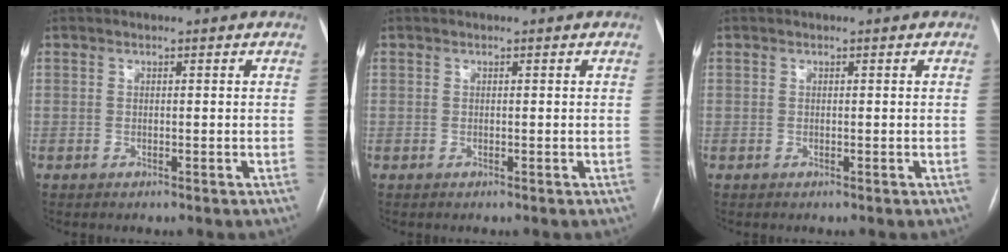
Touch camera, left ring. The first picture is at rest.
{"total": 0.0}
{"total": 0.0}